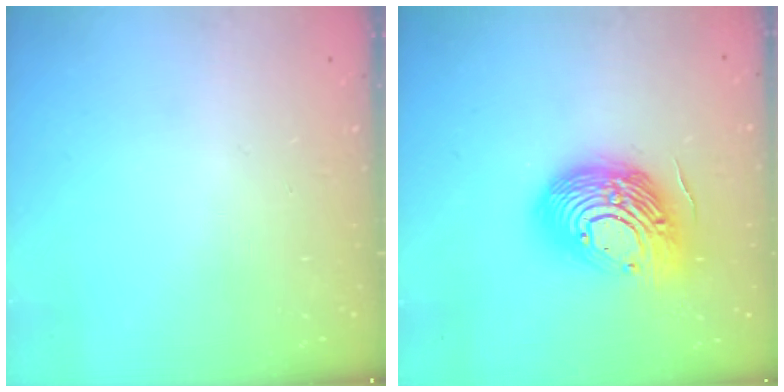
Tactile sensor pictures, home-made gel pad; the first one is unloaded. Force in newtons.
{"total": 20.9, "press": 20.8, "slide": 1.8}